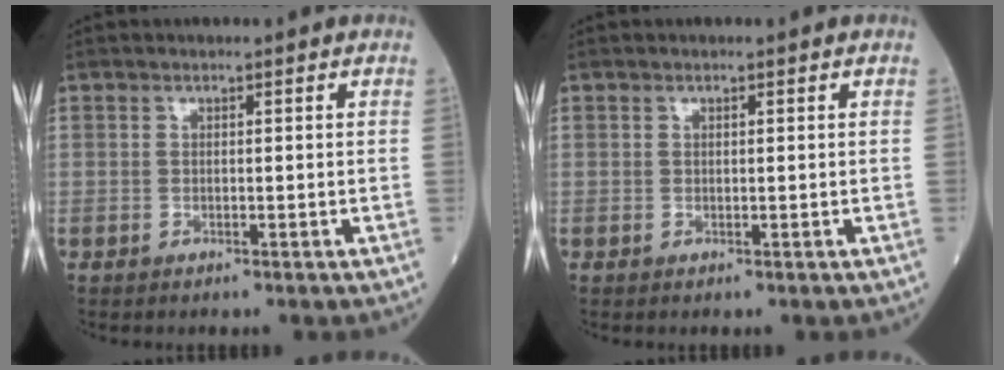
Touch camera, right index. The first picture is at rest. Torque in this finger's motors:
{"motor_torque": [-0.20, -0.02, -0.04, -0.01]}